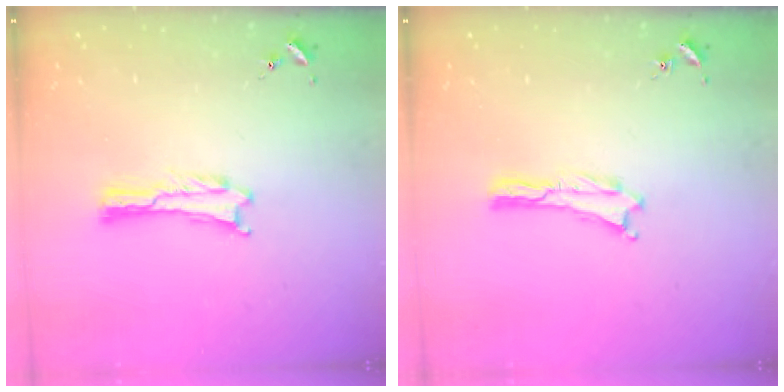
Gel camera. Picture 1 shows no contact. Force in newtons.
{"total": 0.0}